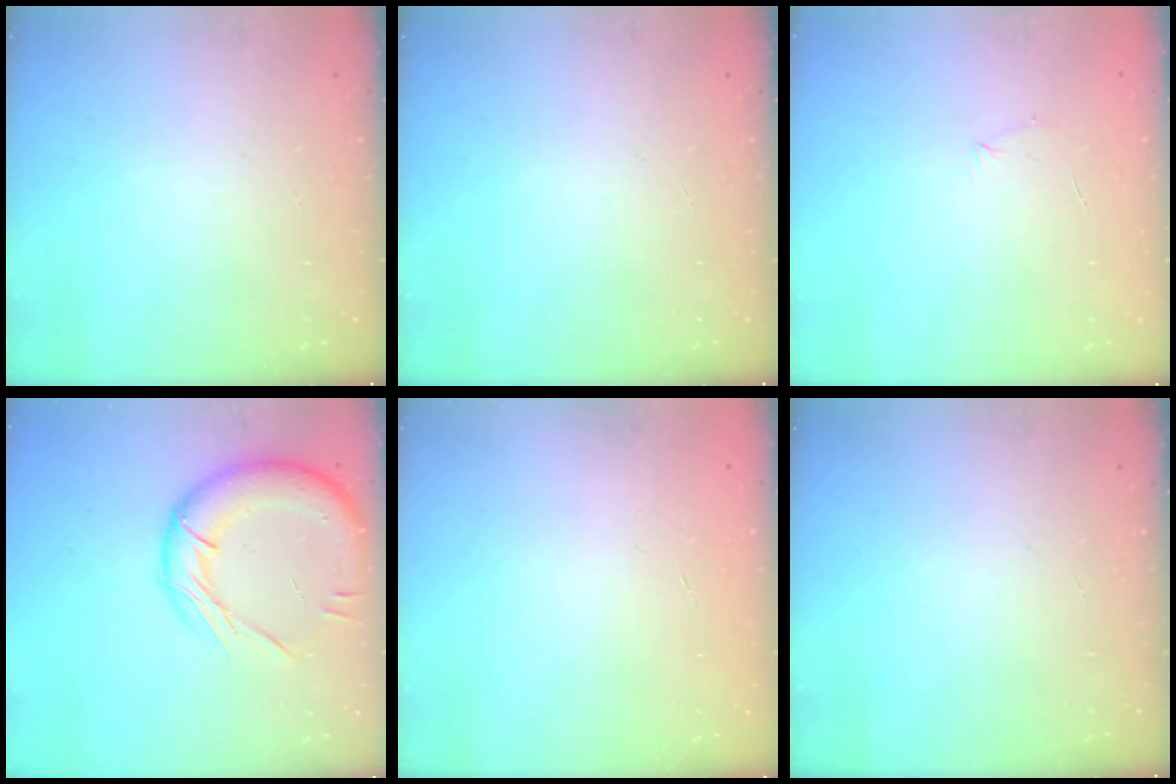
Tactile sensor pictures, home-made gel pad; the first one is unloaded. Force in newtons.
{"total": 0.0}
{"total": 3.9, "press": 3.8, "slide": 1.0}
{"total": 17.4, "press": 17.2, "slide": 2.7}
{"total": 0.0}
{"total": 0.0}